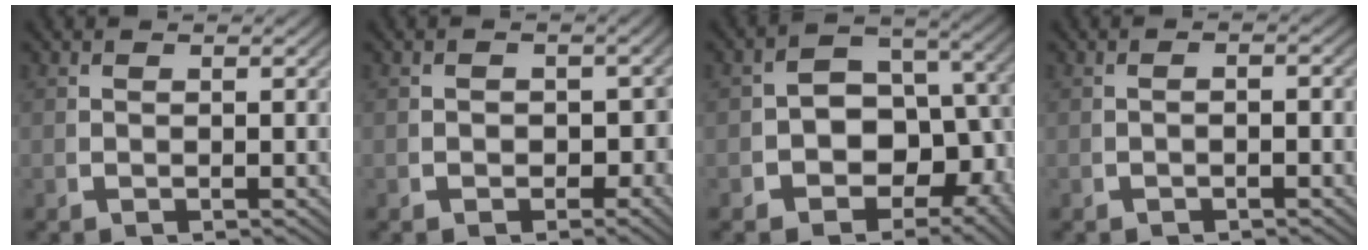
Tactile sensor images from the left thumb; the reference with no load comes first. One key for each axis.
{"total": 2.9, "fx": -0.6, "fy": 2.5, "fz": 1.3, "tx": -0.009, "ty": -0.017, "tz": -0.003}
{"total": 10.5, "fx": -1.6, "fy": 8.4, "fz": 6.0, "tx": -0.099, "ty": -0.049, "tz": -0.019}
{"total": 0.9, "fx": -0.7, "fy": 0.2, "fz": 0.6, "tx": -0.011, "ty": 0.003, "tz": -0.013}